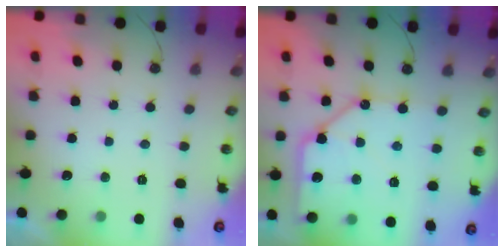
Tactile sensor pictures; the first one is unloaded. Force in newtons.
{"total": 12.9, "press": 12.8, "slide": 1.6}